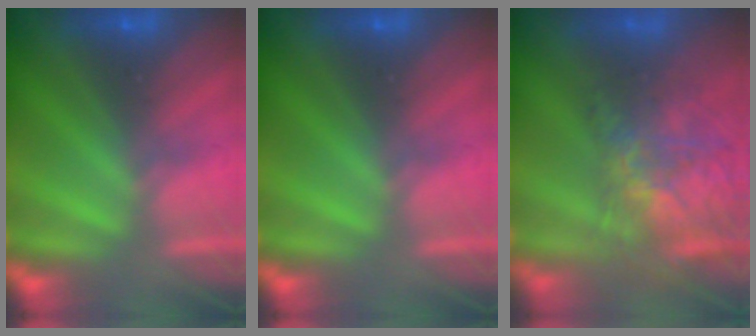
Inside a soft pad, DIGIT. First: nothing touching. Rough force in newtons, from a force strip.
{"total": 0.0}
{"total": 11.2}